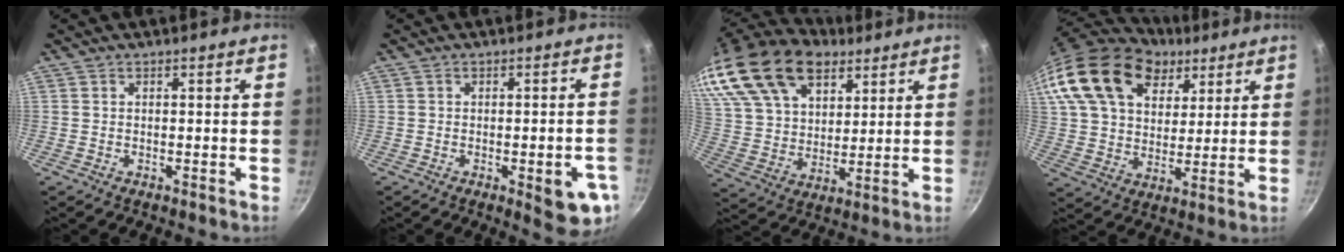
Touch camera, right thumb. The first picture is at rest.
{"total": 8.9, "force": [-2.8, 2.8, 7.9], "torque": [-0.070, 0.008, -0.031]}
{"total": 25.9, "force": [16.6, 14.4, 13.6], "torque": [-0.264, -0.021, 0.308]}
{"total": 23.7, "force": [12.5, 15.4, 12.9], "torque": [-0.232, -0.008, 0.225]}